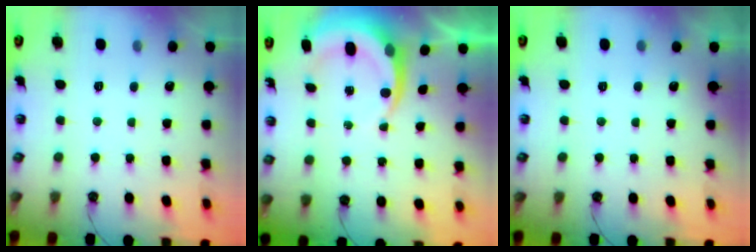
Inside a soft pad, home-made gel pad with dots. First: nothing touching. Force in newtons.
{"total": 6.1, "press": 6.0, "slide": 0.8}
{"total": 1.7, "press": 0.4, "slide": 1.6}